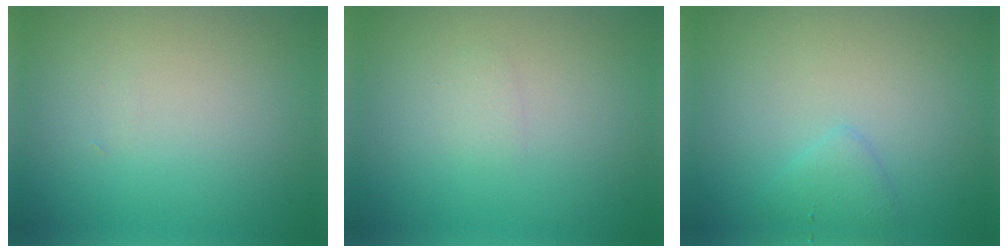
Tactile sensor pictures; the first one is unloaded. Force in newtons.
{"total": 0.7, "press": 0.7, "slide": 0.0}
{"total": 1.5, "press": 1.5, "slide": 0.1}